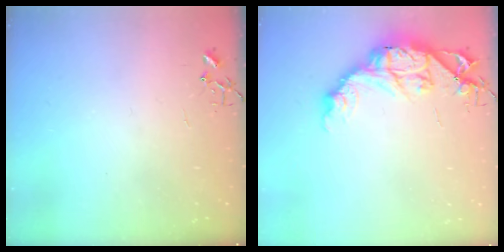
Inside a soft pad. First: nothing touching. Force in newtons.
{"total": 14.5, "press": 14.4, "slide": 1.0}